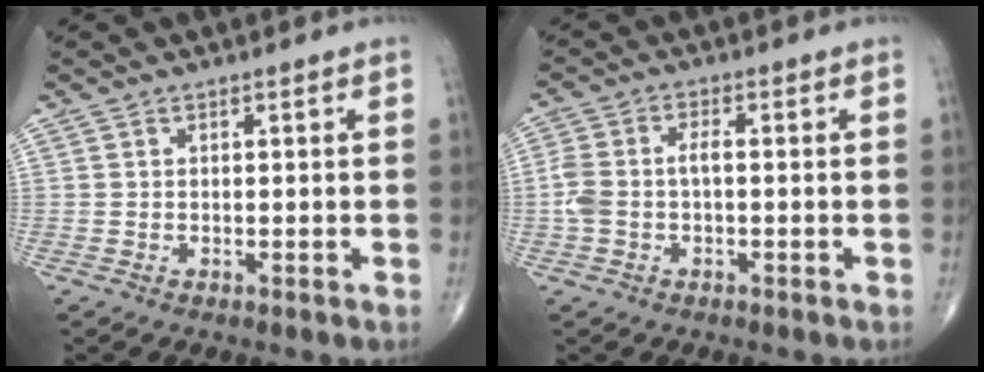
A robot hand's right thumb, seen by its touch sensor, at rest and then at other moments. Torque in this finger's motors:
{"motor_torque": [0.76, 0.56, 0.63, -0.02, 0.01]}